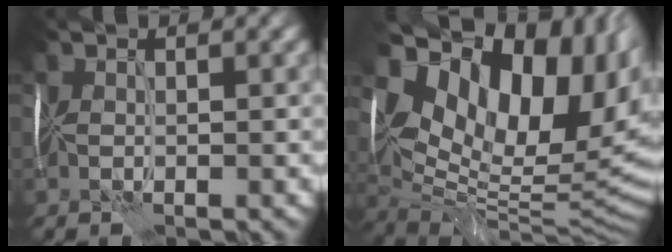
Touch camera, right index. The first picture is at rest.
{"total": 16.0, "force": [6.4, 8.8, 11.7], "torque": [-0.169, 0.027, 0.110]}